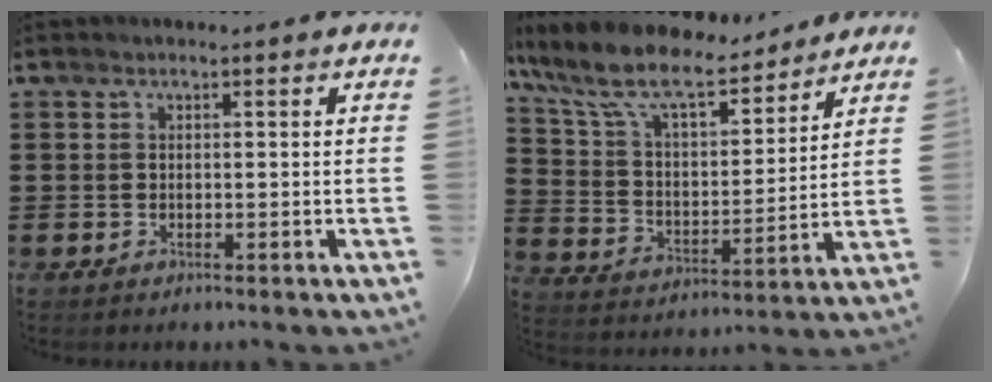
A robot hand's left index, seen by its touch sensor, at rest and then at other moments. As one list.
[{"total": 11.1, "force": [9.5, 2.4, 5.2], "torque": [-0.141, -0.052, 0.165]}]